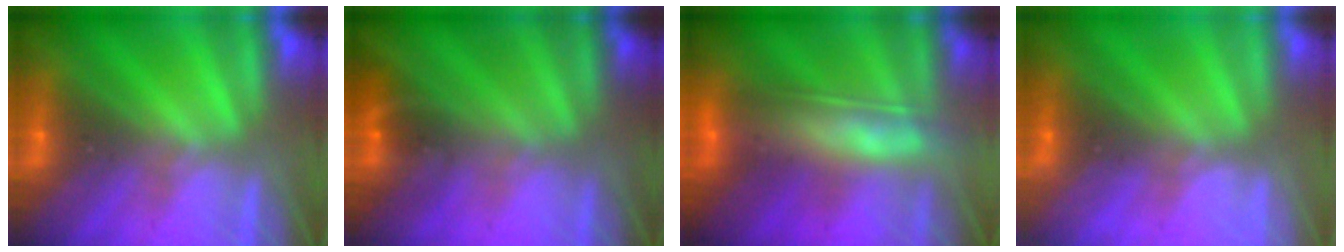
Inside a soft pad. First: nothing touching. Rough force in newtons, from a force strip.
{"total": 1.3}
{"total": 6.3}
{"total": 2.3}